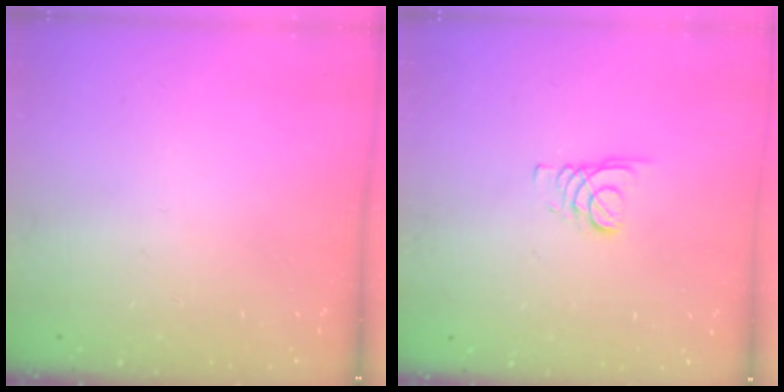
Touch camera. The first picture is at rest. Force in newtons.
{"total": 1.8, "press": 1.8, "slide": 0.2}